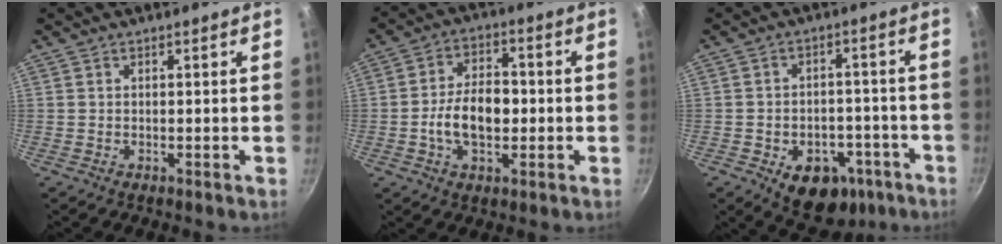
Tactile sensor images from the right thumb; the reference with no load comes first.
{"total": 10.3, "force": [-1.5, 6.3, 8.1], "torque": [-0.123, 0.022, -0.031]}
{"total": 13.3, "force": [-6.3, 8.8, 7.6], "torque": [-0.059, 0.037, -0.074]}